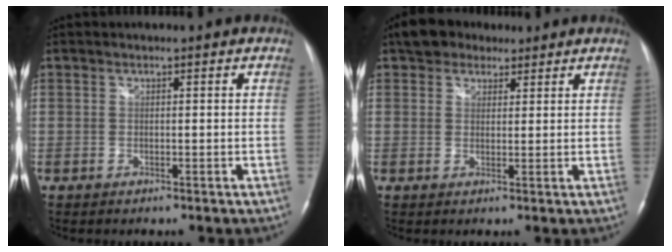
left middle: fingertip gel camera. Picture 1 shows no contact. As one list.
[{"total": 5.3, "force": [3.8, 3.3, 1.6], "torque": [-0.034, 0.023, 0.070]}]